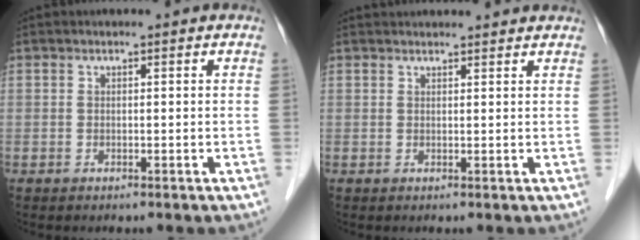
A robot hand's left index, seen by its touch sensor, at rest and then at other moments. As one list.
[{"total": 7.2, "force": [6.9, 0.8, 1.6], "torque": [-0.016, 0.034, 0.074]}]